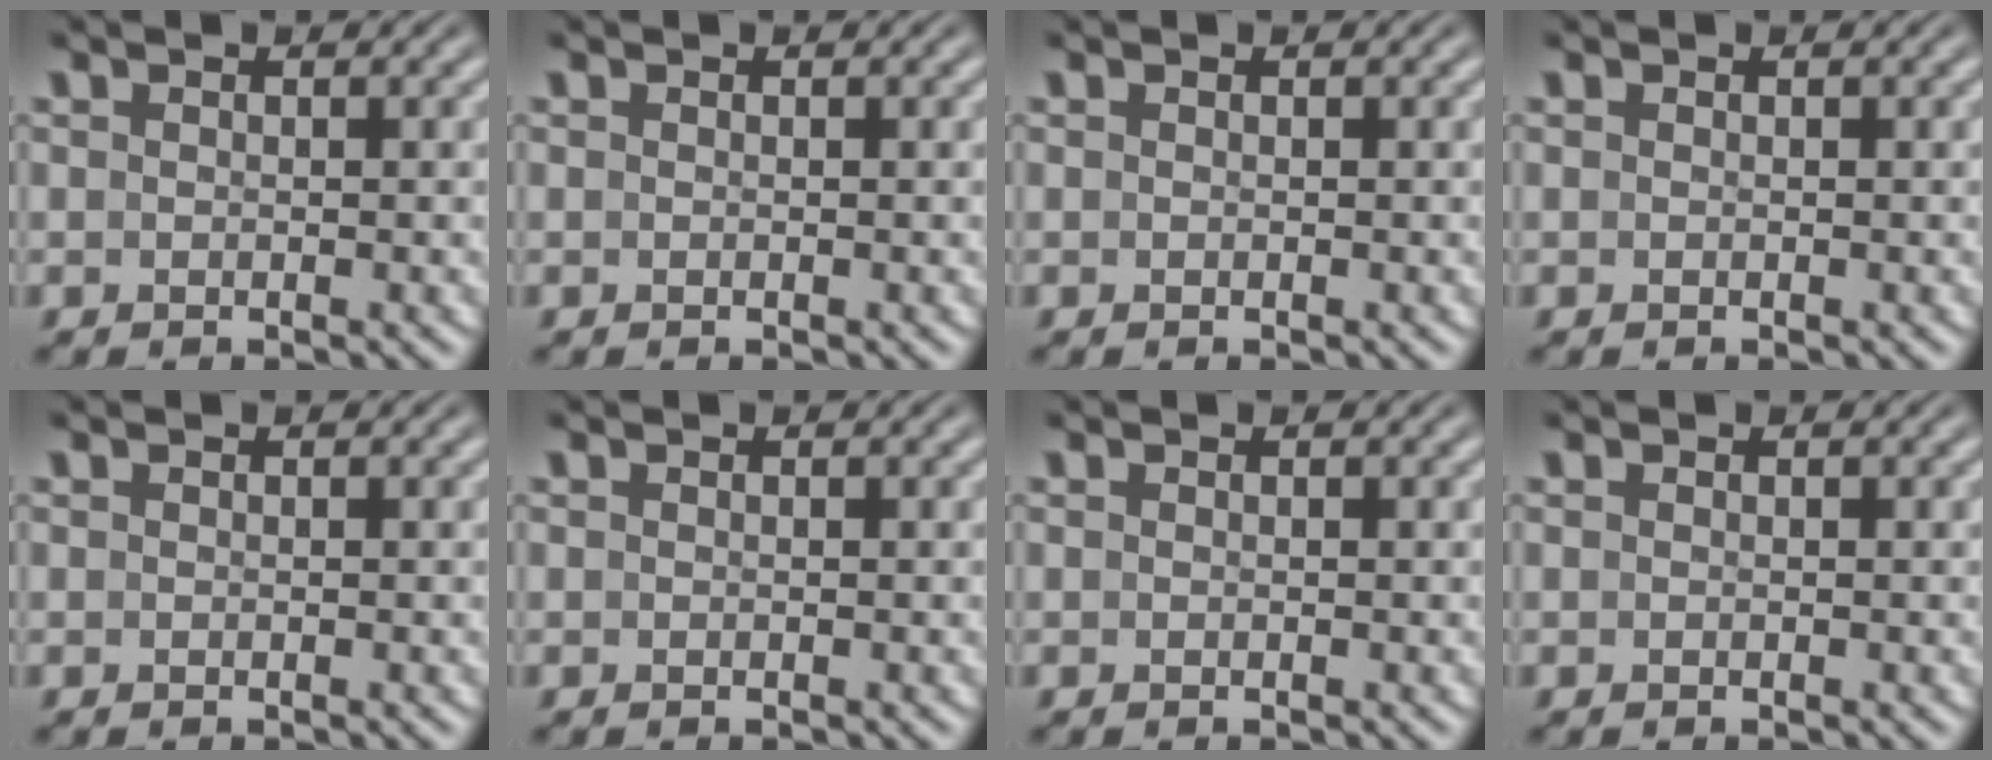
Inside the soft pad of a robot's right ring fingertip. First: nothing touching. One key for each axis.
{"total": 0.0}
{"total": 0.0}
{"total": 0.0}
{"total": 0.0}
{"total": 0.0}
{"total": 0.0}
{"total": 0.0}